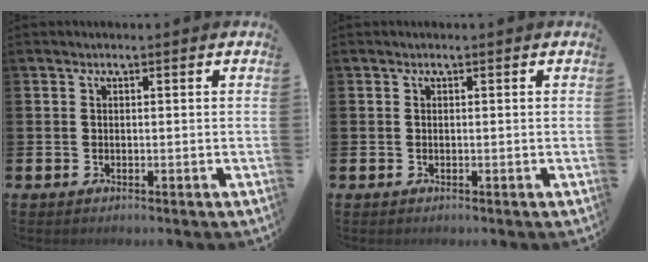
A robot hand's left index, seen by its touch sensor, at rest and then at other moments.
{"total": 0.0}